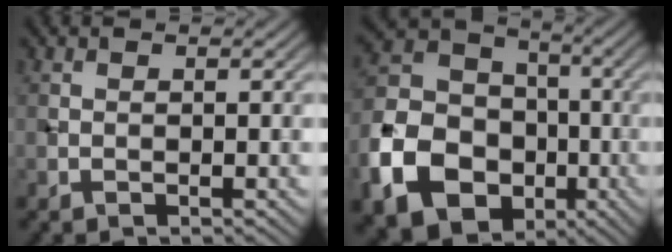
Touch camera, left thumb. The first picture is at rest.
{"total": 15.8, "force": [-5.9, 12.3, 8.1], "torque": [-0.233, -0.041, -0.117]}